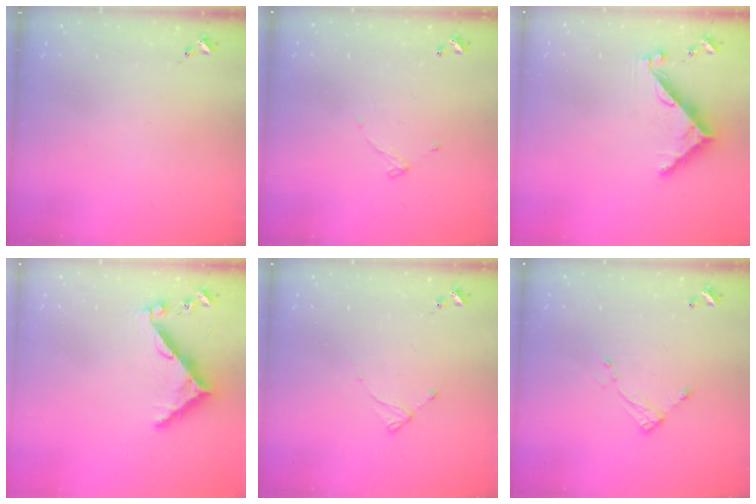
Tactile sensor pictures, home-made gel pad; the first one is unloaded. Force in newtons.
{"total": 4.9, "press": 4.9, "slide": 0.1}
{"total": 7.9, "press": 7.9, "slide": 0.1}
{"total": 8.0, "press": 7.9, "slide": 0.4}
{"total": 2.0, "press": 2.0, "slide": 0.3}
{"total": 4.7, "press": 4.6, "slide": 0.4}